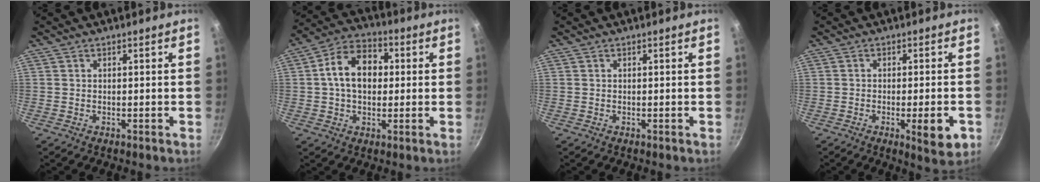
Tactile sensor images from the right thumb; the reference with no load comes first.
{"total": 11.9, "force": [1.2, 8.4, 8.3], "torque": [-0.106, 0.025, 0.003]}
{"total": 0.0}
{"total": 7.2, "force": [-2.6, 1.7, 6.4], "torque": [-0.077, 0.000, -0.033]}